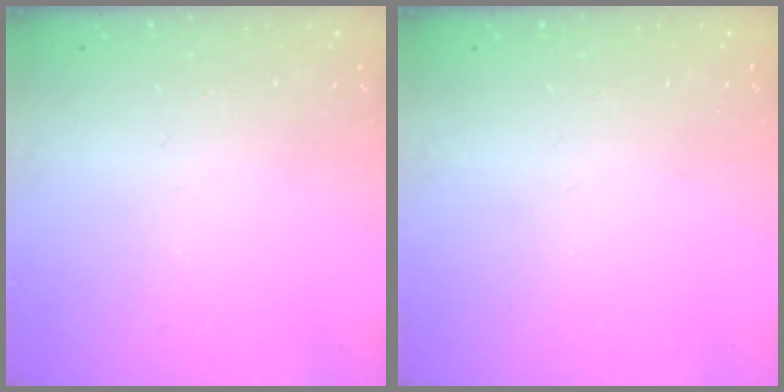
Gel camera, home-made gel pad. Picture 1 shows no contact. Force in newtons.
{"total": 0.0}